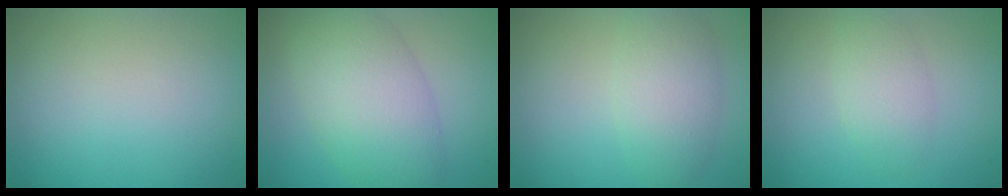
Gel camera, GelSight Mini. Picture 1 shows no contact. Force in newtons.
{"total": 7.5, "press": 7.5, "slide": 0.3}
{"total": 4.2, "press": 4.2, "slide": 0.4}
{"total": 2.7, "press": 2.7, "slide": 0.1}